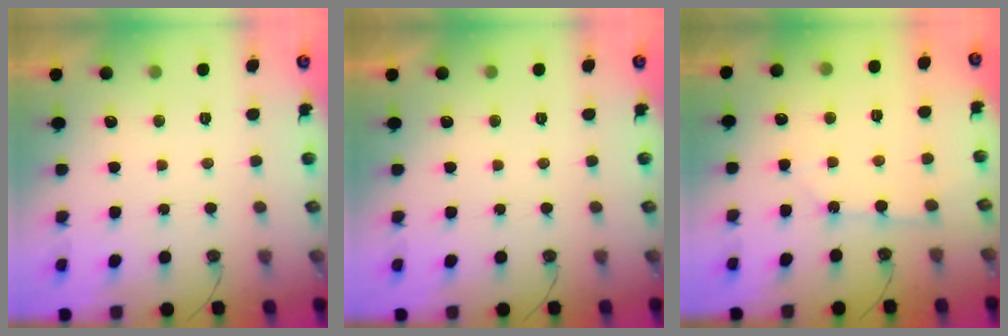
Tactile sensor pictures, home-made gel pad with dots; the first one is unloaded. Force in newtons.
{"total": 0.0}
{"total": 3.4, "press": 3.4, "slide": 0.4}